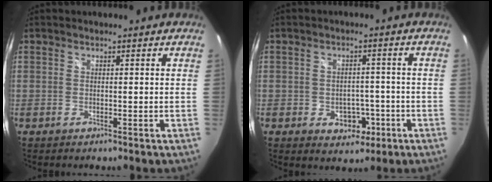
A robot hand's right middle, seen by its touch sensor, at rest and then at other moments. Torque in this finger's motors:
{"motor_torque": [0.17, 0.13, 0.03, 0.04]}